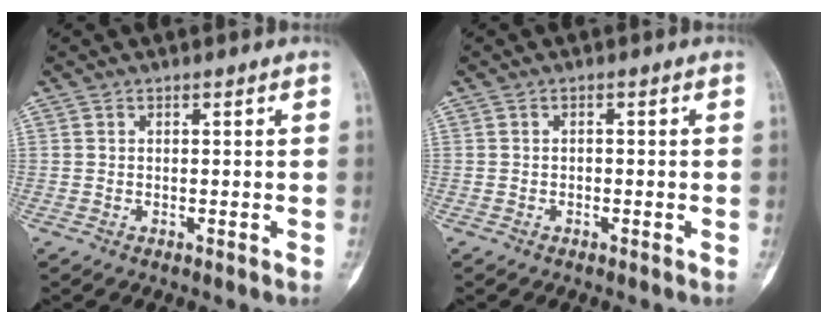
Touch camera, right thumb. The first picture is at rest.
{"total": 0.5, "force": [-0.4, 0.3, 0.2], "torque": [0.003, 0.003, -0.010]}